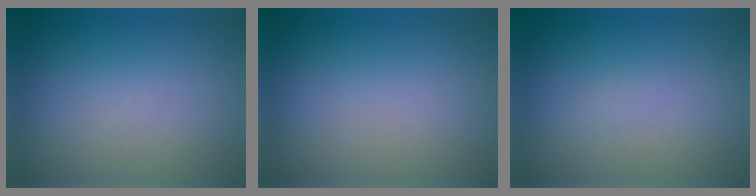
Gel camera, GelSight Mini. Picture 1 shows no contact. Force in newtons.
{"total": 0.0}
{"total": 0.6, "press": 0.6, "slide": 0.0}